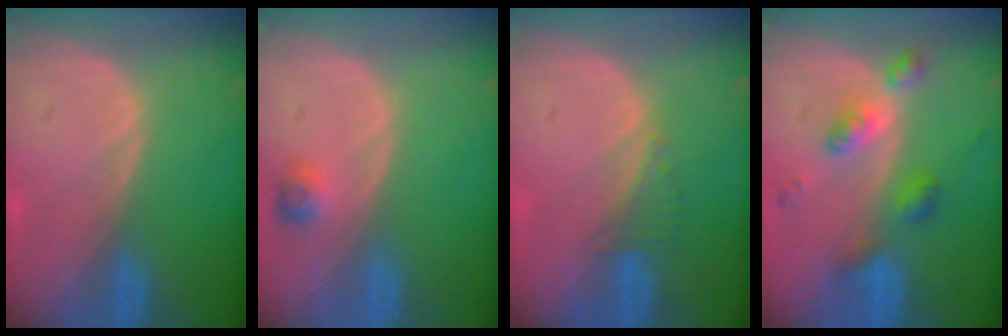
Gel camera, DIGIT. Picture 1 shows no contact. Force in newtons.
{"total": 2.4, "press": 2.2, "slide": 0.9}
{"total": 1.9, "press": 1.8, "slide": 0.7}
{"total": 5.7, "press": 5.6, "slide": 0.3}